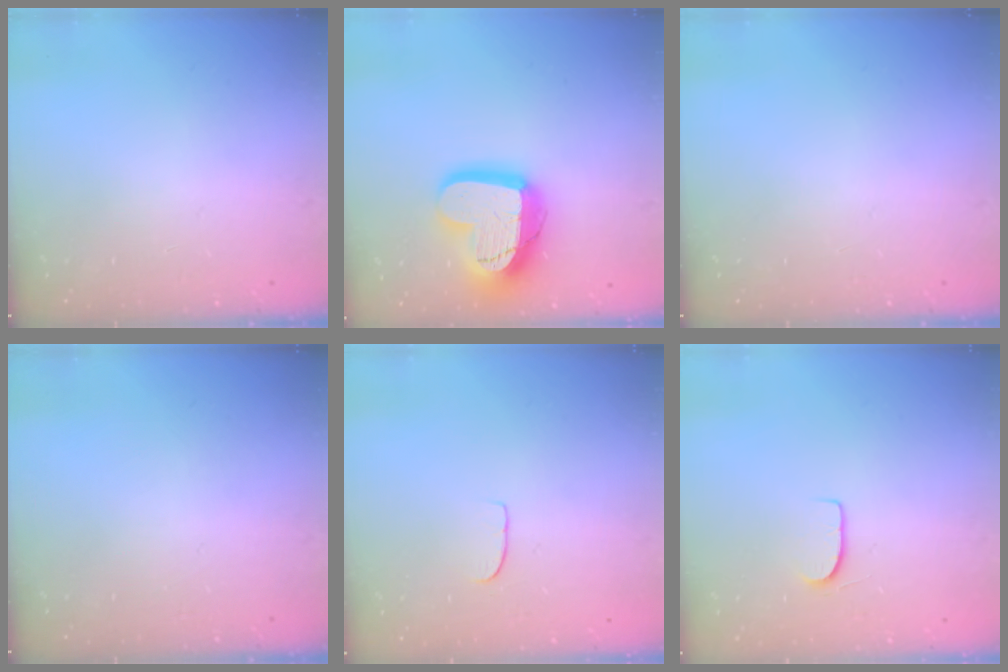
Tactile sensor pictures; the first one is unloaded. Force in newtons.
{"total": 19.5, "press": 19.4, "slide": 1.4}
{"total": 0.0}
{"total": 0.0}
{"total": 5.0, "press": 4.9, "slide": 0.5}
{"total": 6.1, "press": 6.1, "slide": 0.5}